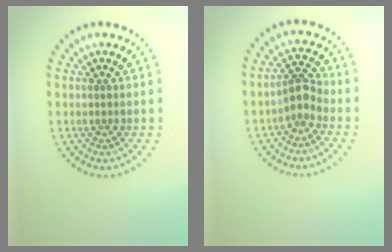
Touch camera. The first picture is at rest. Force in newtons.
{"total": 2.4, "press": 1.8, "slide": 1.6}